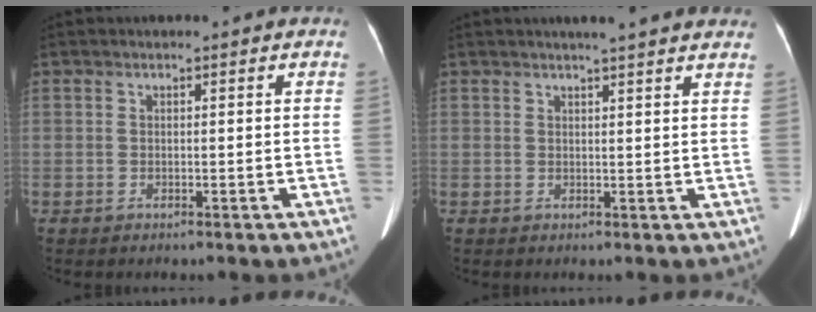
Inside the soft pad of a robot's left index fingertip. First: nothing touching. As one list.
[{"total": 8.8, "force": [7.7, 0.4, 4.2], "torque": [-0.051, 0.018, 0.076]}]